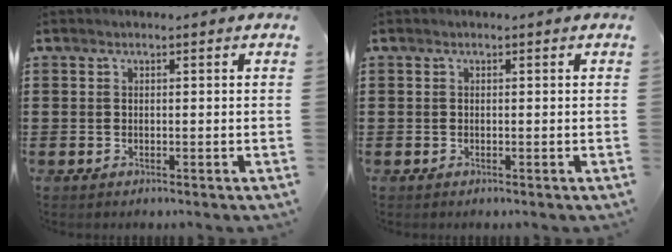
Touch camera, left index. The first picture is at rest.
{"total": 0.0}